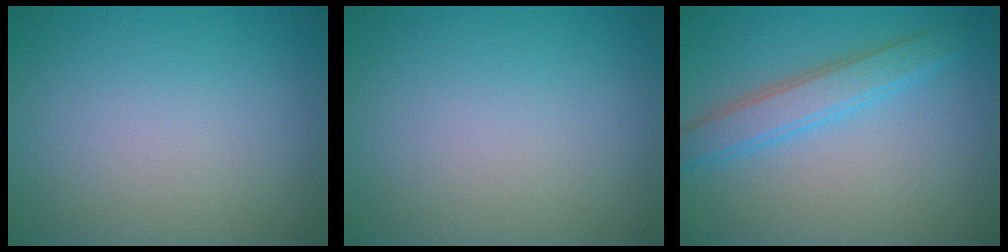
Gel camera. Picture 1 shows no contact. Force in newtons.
{"total": 0.0}
{"total": 3.3, "press": 3.3, "slide": 0.1}